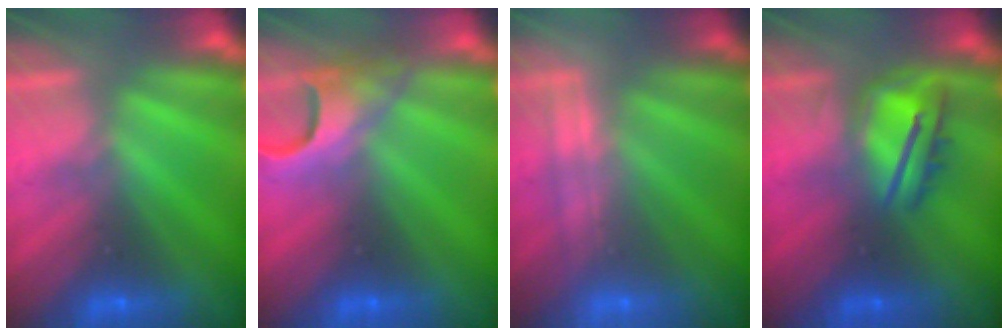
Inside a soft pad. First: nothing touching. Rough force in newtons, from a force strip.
{"total": 4.8}
{"total": 2.2}
{"total": 3.8}